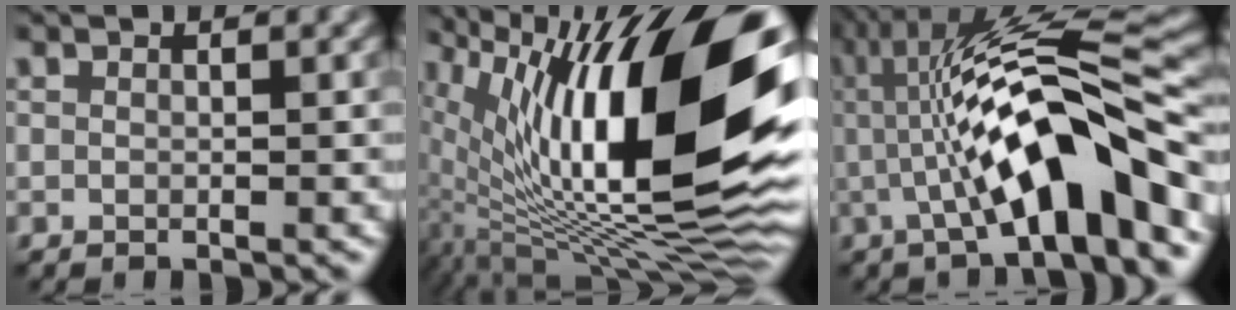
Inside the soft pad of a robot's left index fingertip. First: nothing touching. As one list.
[{"total": 18.4, "force": [3.5, 6.5, 16.8], "torque": [-0.284, 0.019, 0.055]}, {"total": 11.9, "force": [-1.5, 2.7, 11.4], "torque": [-0.182, 0.029, -0.031]}]